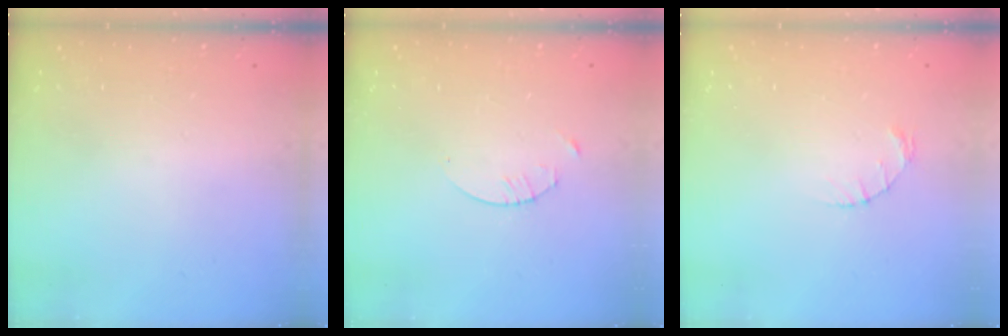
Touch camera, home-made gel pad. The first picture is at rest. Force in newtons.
{"total": 1.7, "press": 1.6, "slide": 0.2}
{"total": 1.2, "press": 1.1, "slide": 0.2}